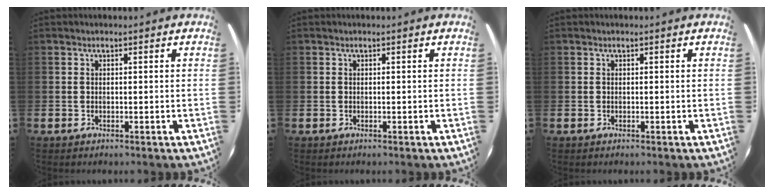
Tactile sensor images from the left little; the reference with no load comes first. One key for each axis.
{"total": 0.0}
{"total": 0.0}